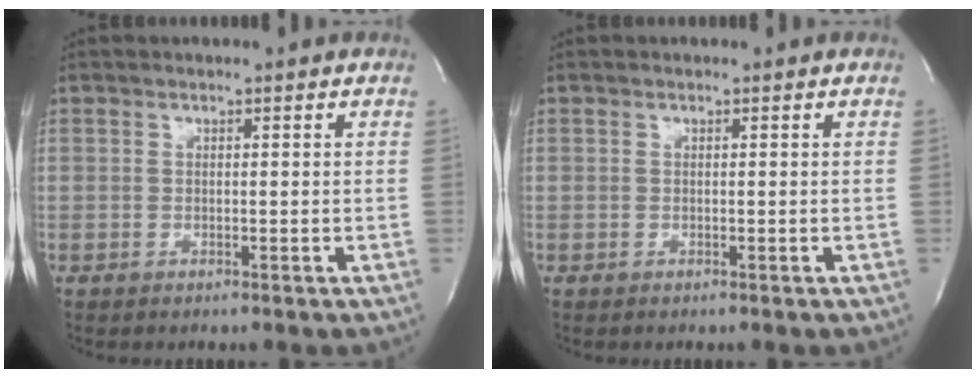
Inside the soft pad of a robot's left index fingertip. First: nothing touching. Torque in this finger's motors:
{"motor_torque": [0.00, 0.00, -0.01, 0.00]}